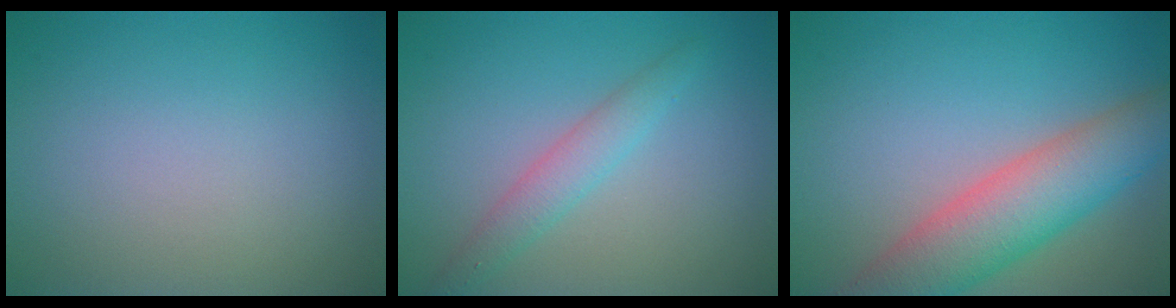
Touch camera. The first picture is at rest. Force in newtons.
{"total": 2.3, "press": 2.3, "slide": 0.1}
{"total": 7.6, "press": 7.6, "slide": 0.5}